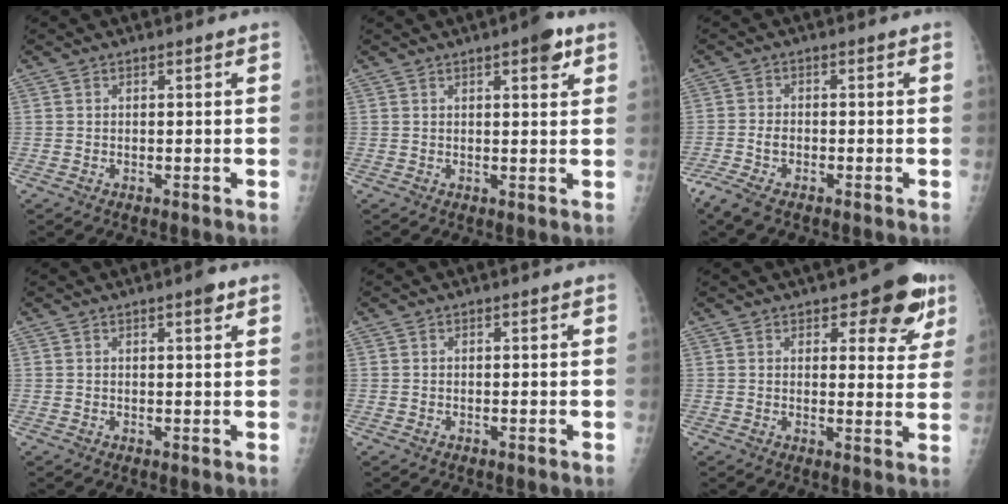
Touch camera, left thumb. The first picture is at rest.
{"total": 4.5, "force": [2.4, 1.5, 3.4], "torque": [-0.036, -0.008, 0.027]}
{"total": 5.2, "force": [-3.3, 2.2, 3.4], "torque": [-0.090, 0.005, -0.062]}
{"total": 2.1, "force": [1.3, 0.5, 1.6], "torque": [-0.020, -0.005, 0.015]}
{"total": 0.0}
{"total": 9.4, "force": [5.4, 4.4, 6.4], "torque": [-0.036, -0.022, 0.065]}